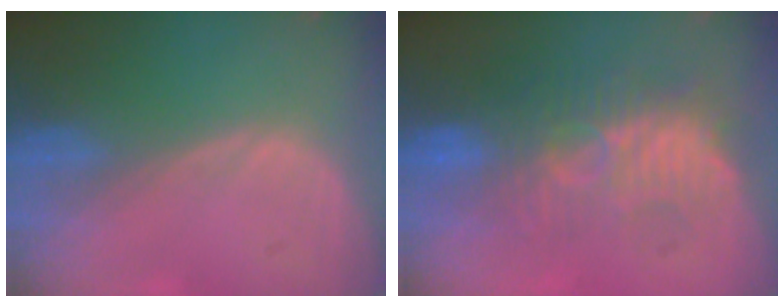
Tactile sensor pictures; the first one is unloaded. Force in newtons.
{"total": 9.3, "press": 8.9, "slide": 2.6}